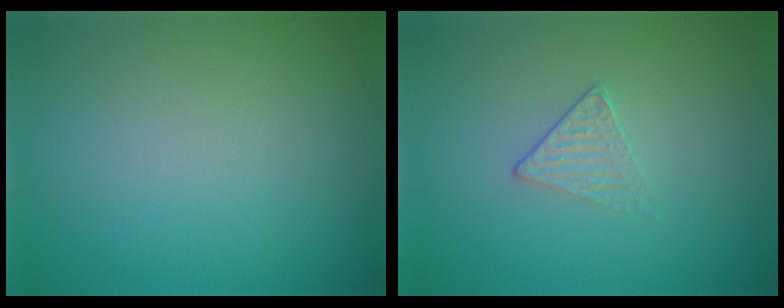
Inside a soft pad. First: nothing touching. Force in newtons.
{"total": 1.2, "press": 0.7, "slide": 1.0}